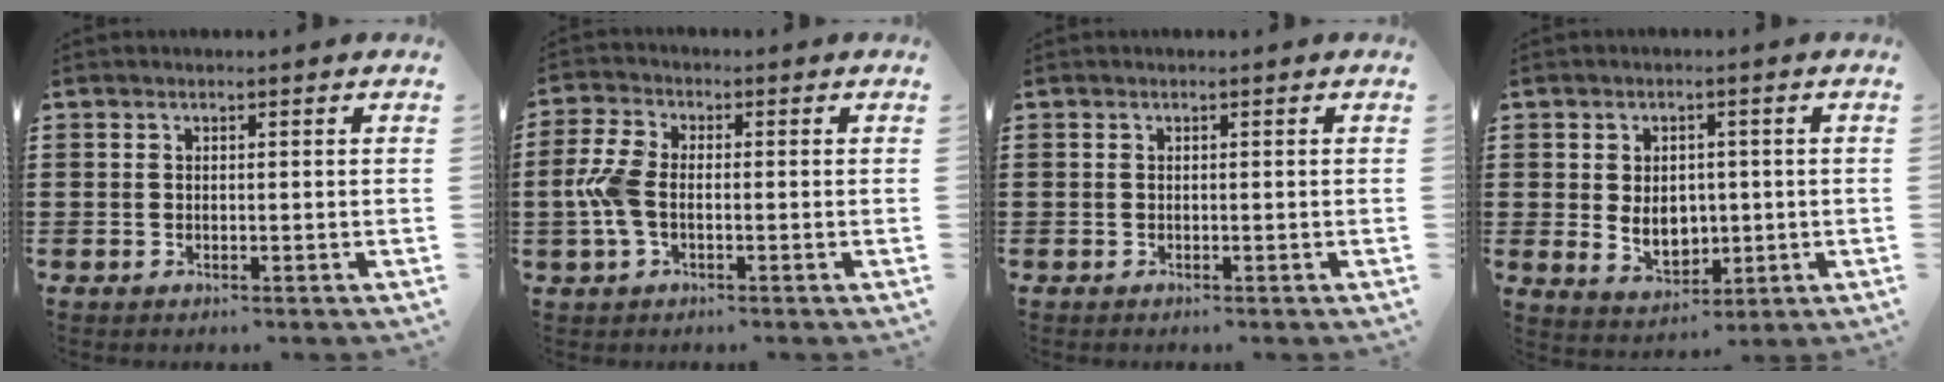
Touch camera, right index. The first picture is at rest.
{"total": 5.7, "force": [-0.9, 3.1, 4.7], "torque": [-0.128, -0.006, -0.027]}
{"total": 0.0}
{"total": 5.1, "force": [-0.1, 3.9, 3.3], "torque": [-0.047, 0.001, -0.006]}